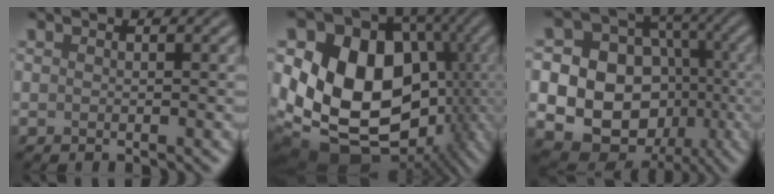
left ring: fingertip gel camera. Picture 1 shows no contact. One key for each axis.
{"total": 17.7, "fx": -1.1, "fy": 14.0, "fz": 10.8, "tx": -0.165, "ty": -0.008, "tz": 0.004}
{"total": 15.7, "fx": -2.0, "fy": 14.0, "fz": 6.8, "tx": -0.147, "ty": 0.003, "tz": -0.045}